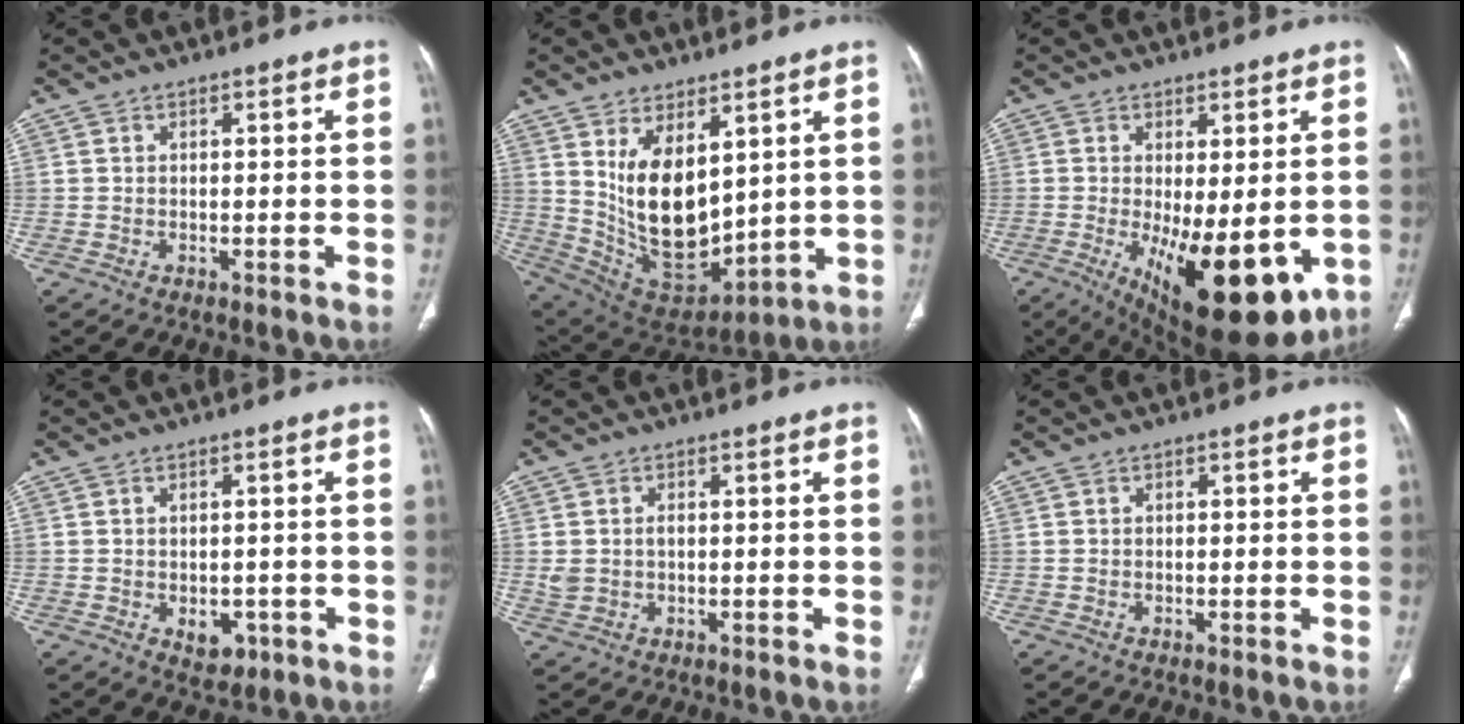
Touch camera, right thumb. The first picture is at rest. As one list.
[{"total": 16.6, "force": [4.4, 9.1, 13.1], "torque": [-0.199, -0.036, 0.115]}, {"total": 16.8, "force": [-4.5, 6.5, 14.9], "torque": [-0.197, -0.028, -0.043]}, {"total": 4.3, "force": [-1.3, 3.0, 2.8], "torque": [-0.023, 0.005, -0.005]}, {"total": 3.0, "force": [0.1, 2.3, 2.0], "torque": [-0.041, 0.004, 0.006]}, {"total": 0.0}]